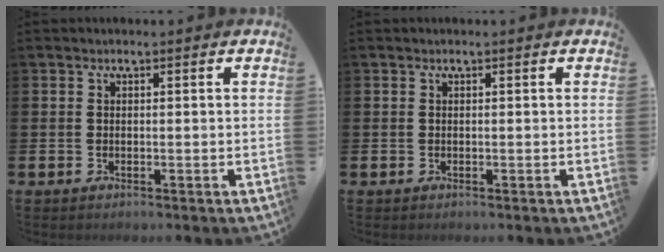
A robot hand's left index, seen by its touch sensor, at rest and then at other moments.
{"total": 0.0}